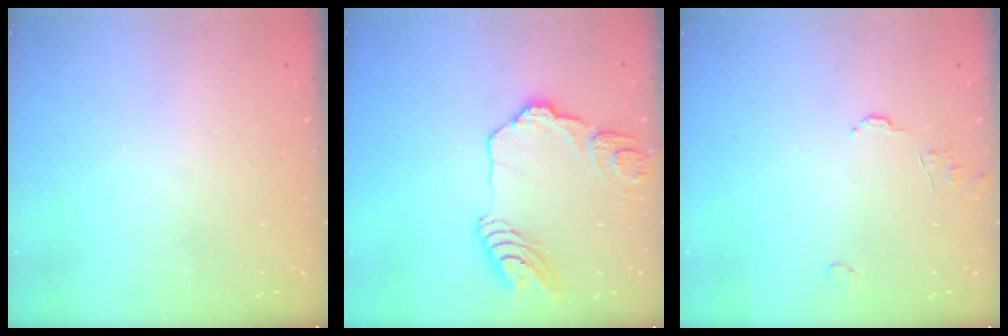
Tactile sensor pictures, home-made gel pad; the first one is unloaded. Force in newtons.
{"total": 16.2, "press": 16.1, "slide": 1.6}
{"total": 7.0, "press": 7.0, "slide": 0.7}